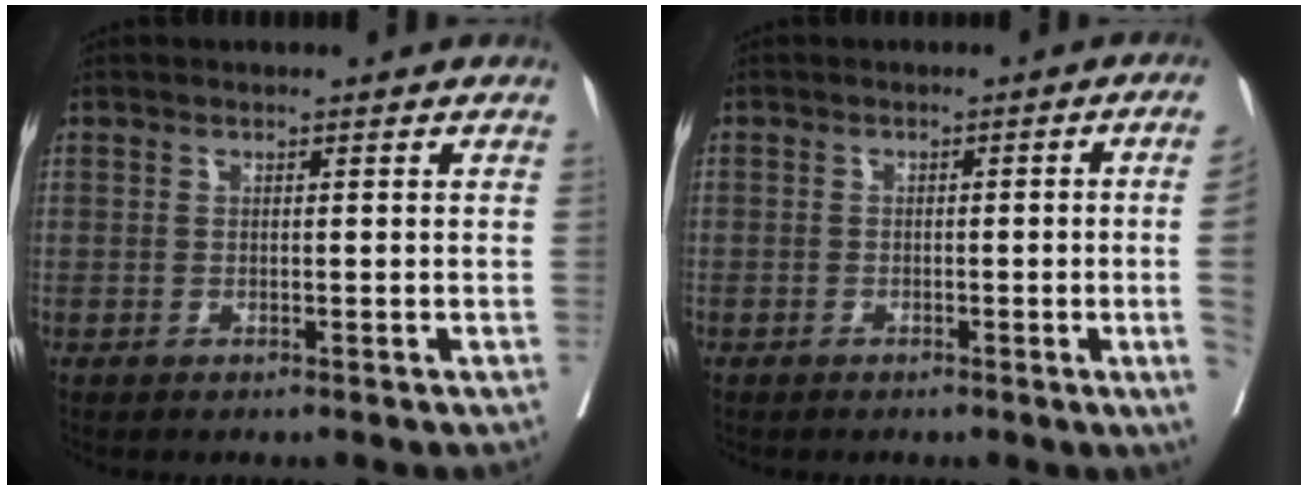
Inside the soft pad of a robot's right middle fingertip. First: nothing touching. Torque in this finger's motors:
{"motor_torque": [1.07, -1.06, -0.25, -0.21]}